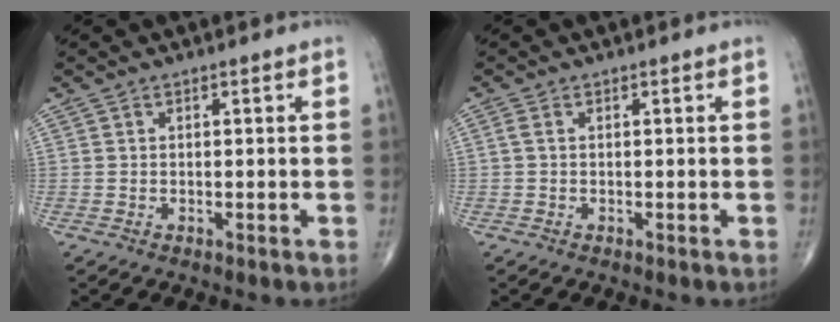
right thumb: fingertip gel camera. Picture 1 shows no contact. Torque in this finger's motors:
{"motor_torque": [-0.52, -0.05, 0.00, -0.15, -0.01]}